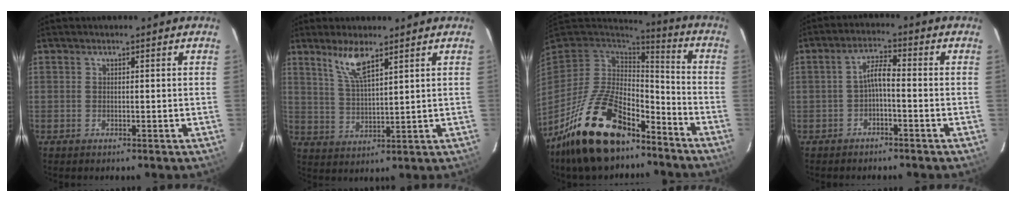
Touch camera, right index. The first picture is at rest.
{"total": 6.3, "force": [4.5, 1.2, 4.3], "torque": [-0.087, -0.003, 0.095]}
{"total": 21.5, "force": [-14.3, 9.9, 12.6], "torque": [-0.260, -0.011, -0.237]}
{"total": 3.2, "force": [-1.4, 0.6, 2.9], "torque": [-0.061, 0.011, -0.026]}